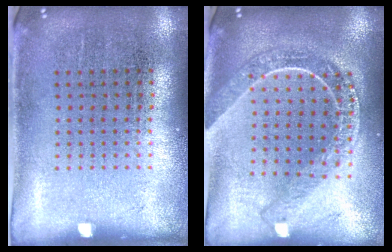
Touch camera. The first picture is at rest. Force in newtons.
{"total": 2.2, "press": 1.9, "slide": 1.1}